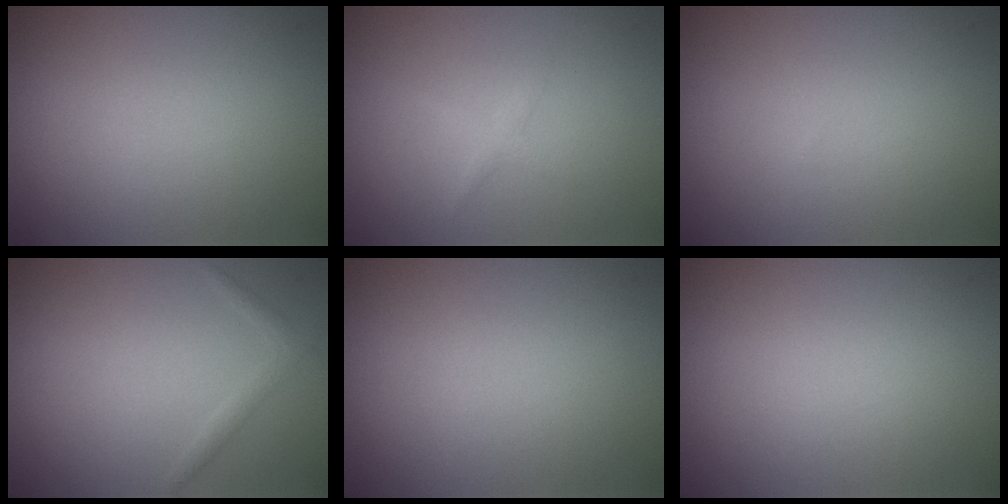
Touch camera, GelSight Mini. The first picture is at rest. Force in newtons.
{"total": 0.9, "press": 0.8, "slide": 0.1}
{"total": 0.0}
{"total": 1.1, "press": 1.1, "slide": 0.0}
{"total": 0.0}
{"total": 0.0}